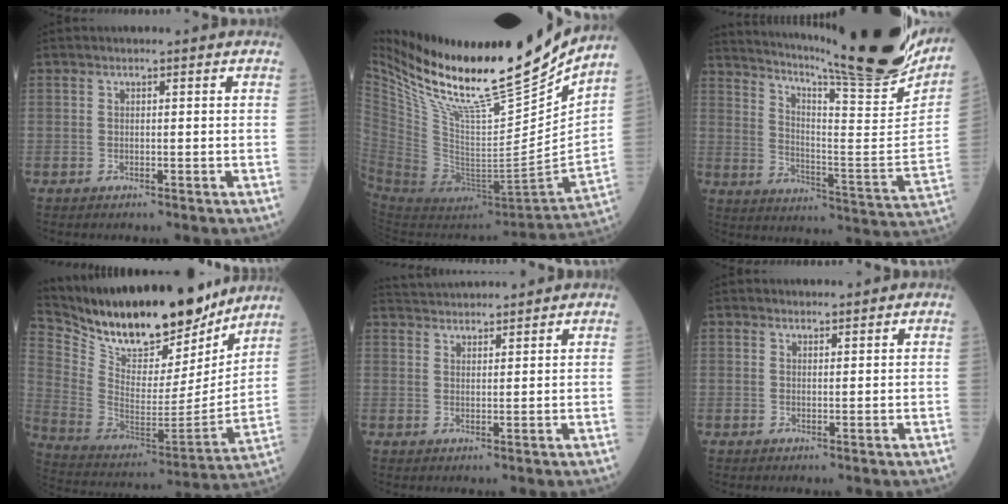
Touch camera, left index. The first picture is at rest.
{"total": 29.2, "force": [23.0, 3.5, 17.6], "torque": [-0.301, -0.039, 0.387]}
{"total": 28.4, "force": [24.4, 0.6, 14.4], "torque": [-0.237, -0.097, 0.333]}
{"total": 25.3, "force": [21.7, 6.4, 11.4], "torque": [-0.213, -0.020, 0.351]}
{"total": 6.3, "force": [6.2, 0.3, 1.1], "torque": [-0.027, 0.038, 0.103]}
{"total": 1.2, "force": [1.2, 0.3, 0.0], "torque": [-0.006, 0.002, 0.021]}